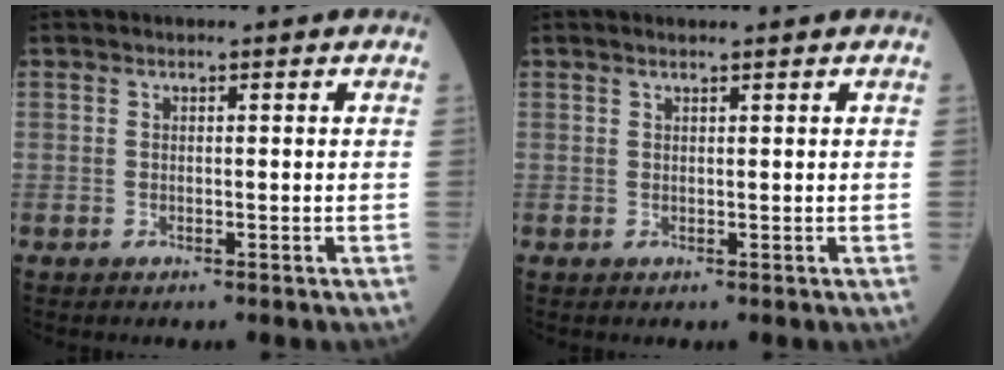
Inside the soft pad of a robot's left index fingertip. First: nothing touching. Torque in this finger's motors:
{"motor_torque": [0.53, -0.56, 0.14, 0.02]}